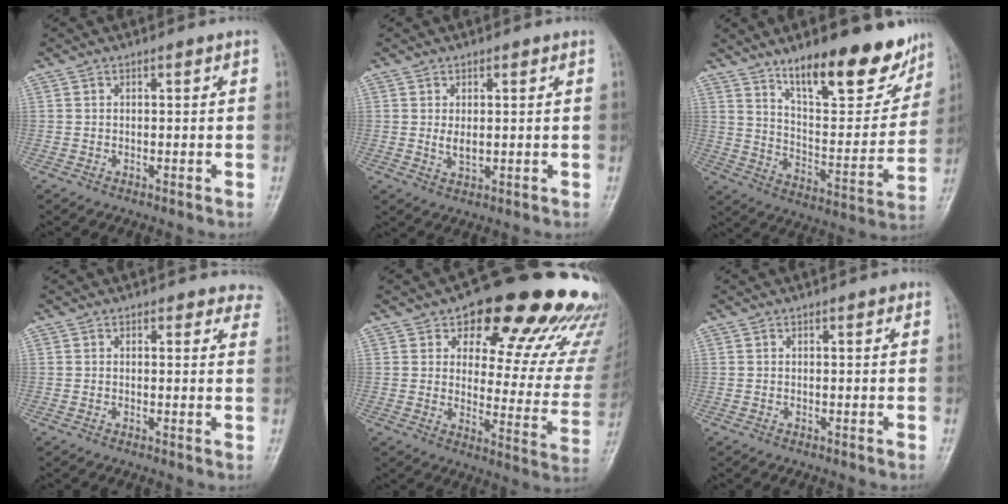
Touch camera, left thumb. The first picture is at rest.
{"total": 2.5, "force": [0.5, 1.4, 2.0], "torque": [-0.030, -0.008, 0.011]}
{"total": 20.0, "force": [13.8, 7.1, 12.7], "torque": [-0.135, -0.082, 0.219]}
{"total": 4.9, "force": [4.3, 2.3, 0.6], "torque": [0.040, -0.015, 0.024]}
{"total": 24.6, "force": [17.0, 10.1, 14.6], "torque": [-0.131, -0.083, 0.208]}
{"total": 0.8, "force": [0.4, 0.4, 0.6], "torque": [-0.006, 0.001, 0.002]}